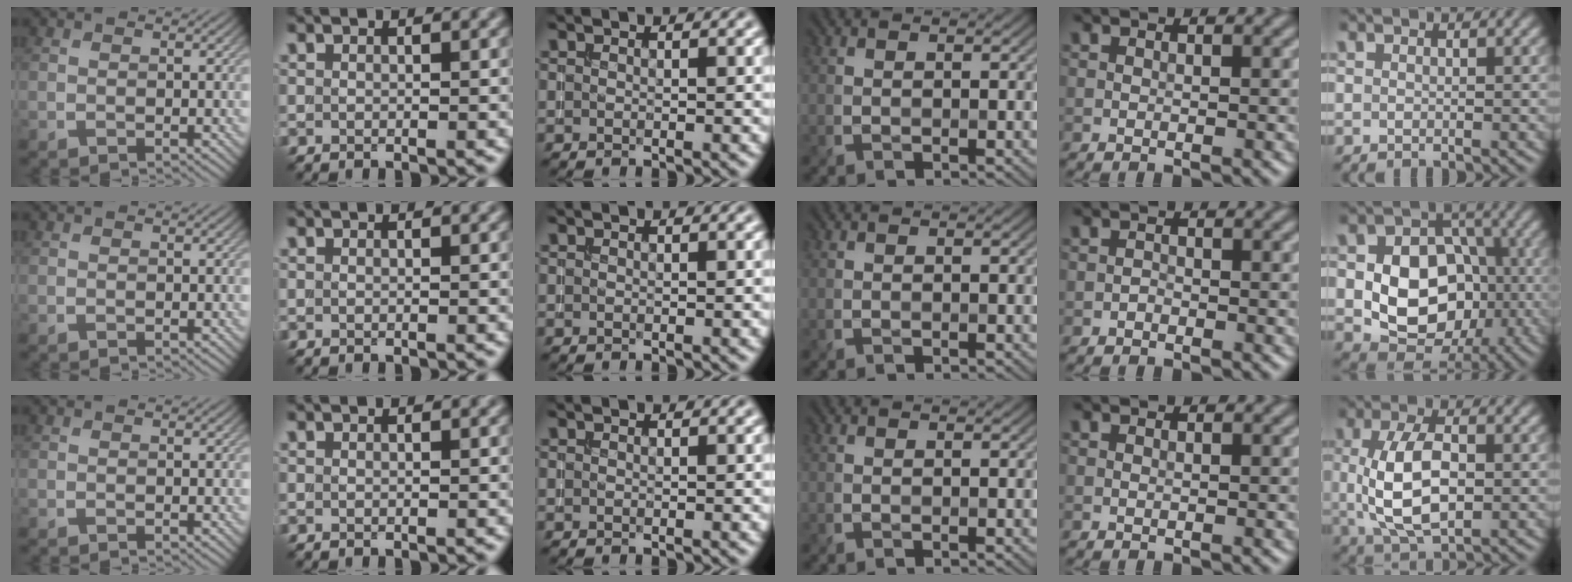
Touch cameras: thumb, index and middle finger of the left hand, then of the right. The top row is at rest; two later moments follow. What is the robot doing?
{"motion": "extract", "object": "drawer"}